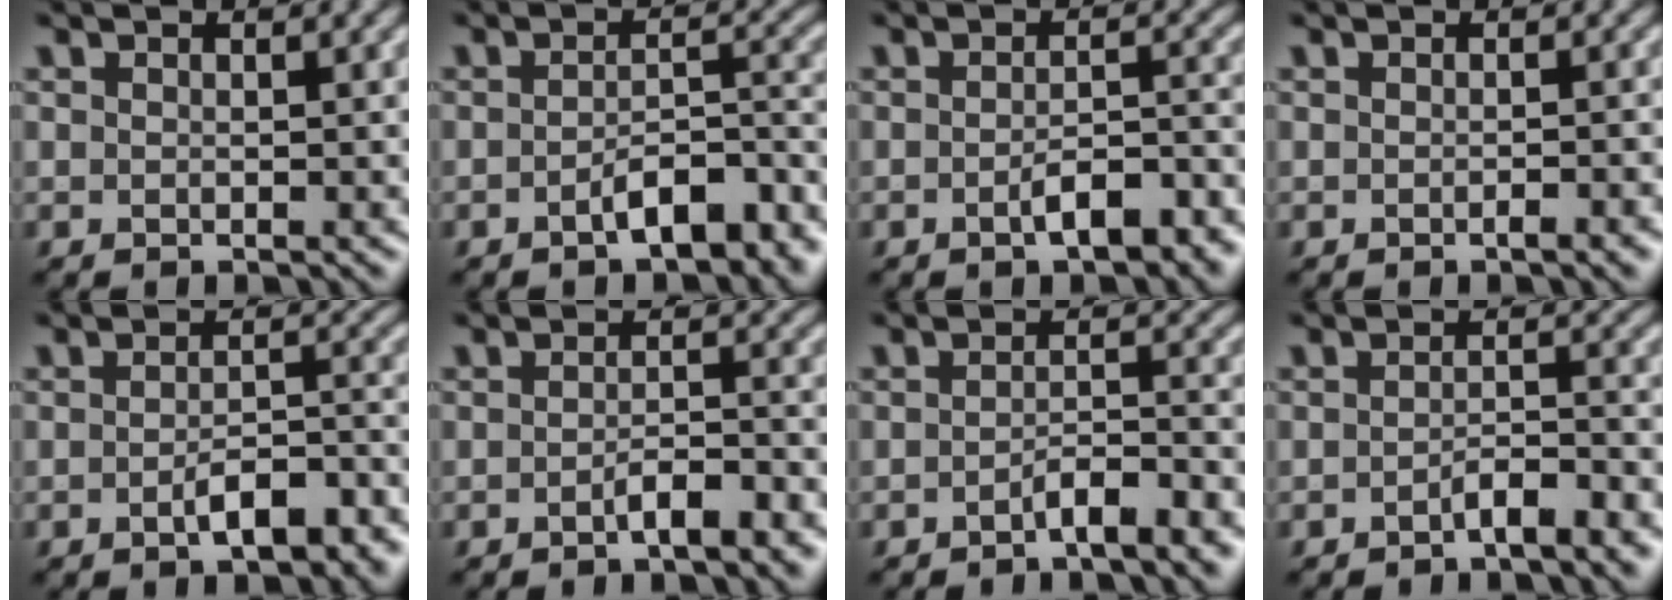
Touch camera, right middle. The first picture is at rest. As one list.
[{"total": 5.1, "force": [-2.9, 1.9, 3.8], "torque": [-0.058, 0.005, -0.045]}, {"total": 4.3, "force": [-2.1, 1.5, 3.4], "torque": [-0.056, 0.001, -0.029]}, {"total": 1.4, "force": [-0.7, 0.3, 1.2], "torque": [-0.012, 0.001, -0.011]}, {"total": 4.7, "force": [-2.5, 1.6, 3.6], "torque": [-0.059, 0.000, -0.036]}, {"total": 2.9, "force": [-1.6, 0.8, 2.4], "torque": [-0.040, 0.006, -0.028]}, {"total": 3.1, "force": [-2.0, 0.6, 2.3], "torque": [-0.037, 0.008, -0.039]}, {"total": 2.5, "force": [-1.6, 0.5, 1.8], "torque": [-0.030, 0.008, -0.030]}]